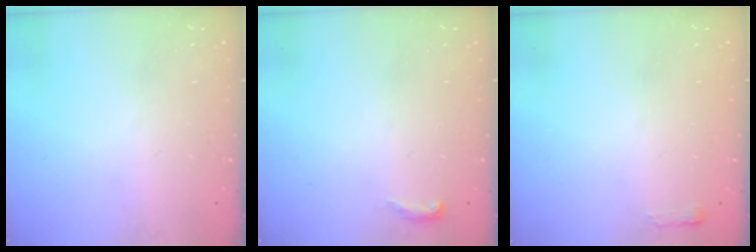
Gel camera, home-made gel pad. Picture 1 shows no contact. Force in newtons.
{"total": 6.9, "press": 2.8, "slide": 6.3}
{"total": 2.4, "press": 2.4, "slide": 0.4}